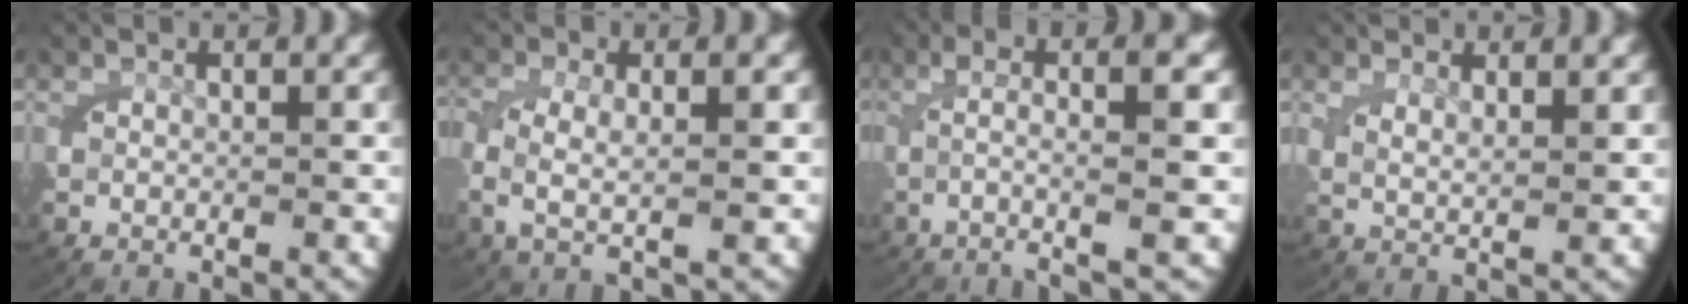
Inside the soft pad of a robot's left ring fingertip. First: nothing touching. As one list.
[{"total": 4.2, "force": [0.3, 1.8, 3.8], "torque": [-0.086, -0.005, 0.011]}, {"total": 5.5, "force": [0.3, 1.0, 5.4], "torque": [-0.095, 0.012, 0.000]}, {"total": 2.2, "force": [1.4, 0.6, 1.7], "torque": [-0.038, -0.009, 0.031]}]